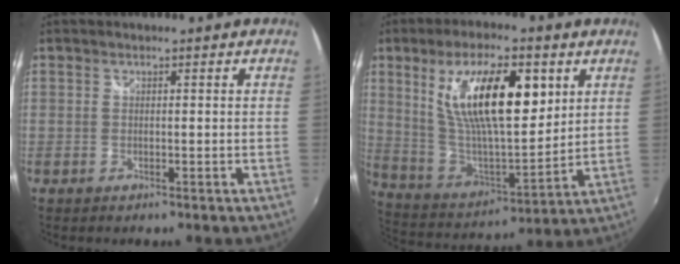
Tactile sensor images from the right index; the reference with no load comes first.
{"total": 20.6, "force": [7.7, 7.6, 17.5], "torque": [-0.312, 0.001, 0.145]}